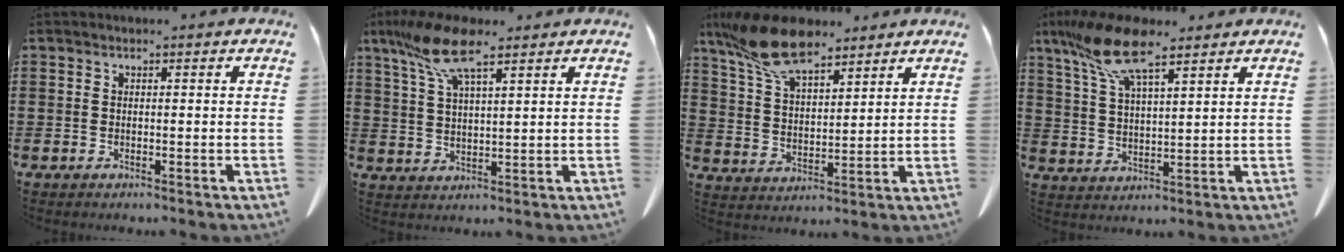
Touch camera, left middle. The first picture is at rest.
{"total": 9.5, "force": [6.3, 2.4, 6.6], "torque": [-0.152, -0.007, 0.112]}
{"total": 12.3, "force": [9.0, 4.2, 7.3], "torque": [-0.163, -0.012, 0.169]}
{"total": 10.8, "force": [7.4, 3.0, 7.3], "torque": [-0.167, -0.011, 0.134]}